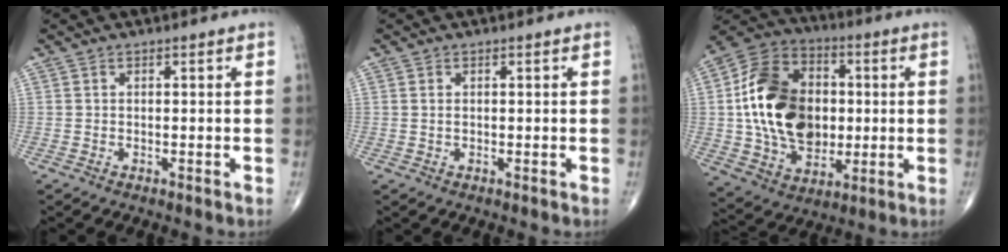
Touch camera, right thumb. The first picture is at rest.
{"total": 0.7, "force": [0.2, 0.4, 0.5], "torque": [-0.014, 0.001, 0.006]}
{"total": 21.6, "force": [0.9, 15.4, 15.2], "torque": [-0.248, 0.012, 0.022]}